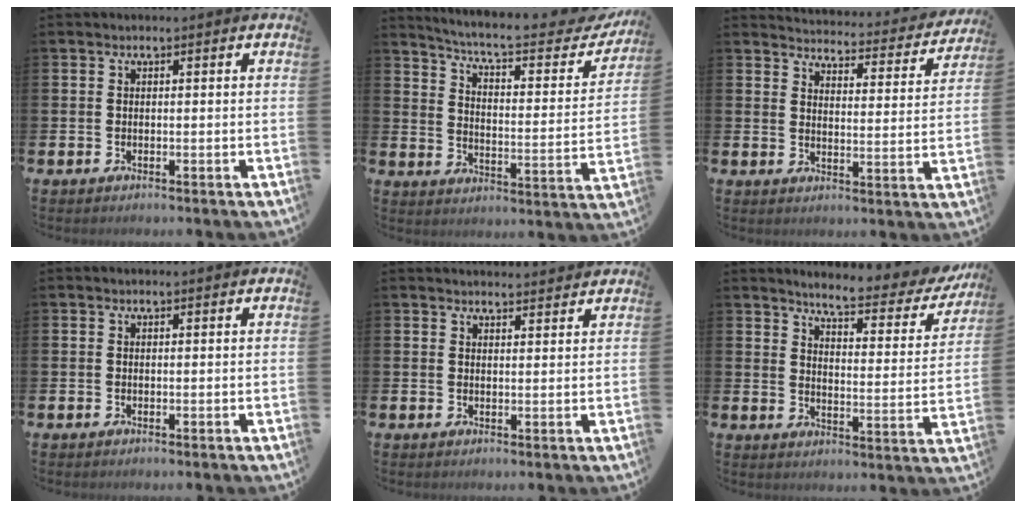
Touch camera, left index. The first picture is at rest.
{"total": 6.9, "force": [6.1, 1.2, 3.1], "torque": [-0.083, -0.045, 0.096]}
{"total": 3.8, "force": [3.7, 0.6, 0.5], "torque": [-0.026, -0.035, 0.059]}
{"total": 0.0}
{"total": 2.6, "force": [2.6, 0.2, 0.0], "torque": [-0.004, -0.014, 0.047]}
{"total": 5.2, "force": [4.8, 0.7, 2.0], "torque": [-0.058, -0.038, 0.073]}